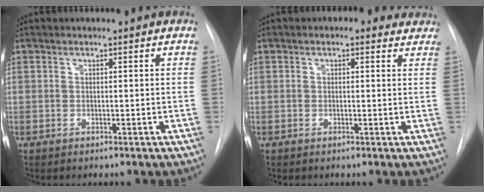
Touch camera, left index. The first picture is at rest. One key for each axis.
{"total": 3.1, "fx": 2.1, "fy": 1.8, "fz": 1.4, "tx": -0.011, "ty": 0.014, "tz": 0.018}